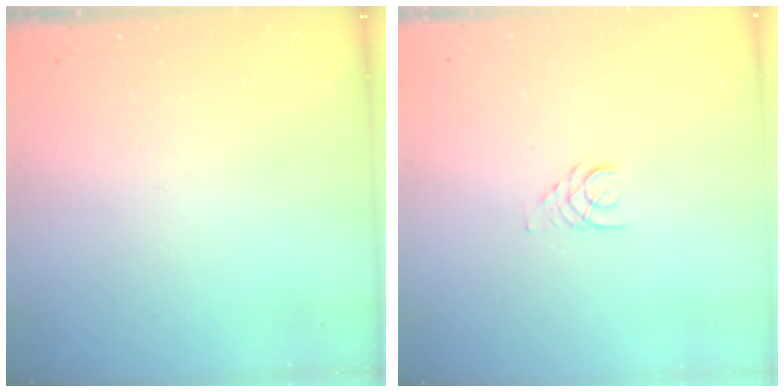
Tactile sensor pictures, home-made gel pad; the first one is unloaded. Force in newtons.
{"total": 1.7, "press": 1.7, "slide": 0.2}